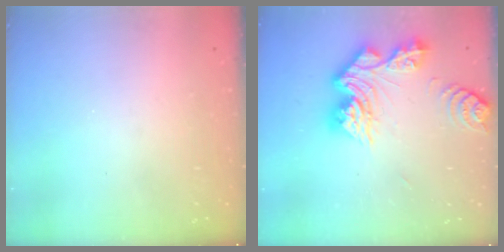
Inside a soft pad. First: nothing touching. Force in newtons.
{"total": 14.3, "press": 14.2, "slide": 1.5}